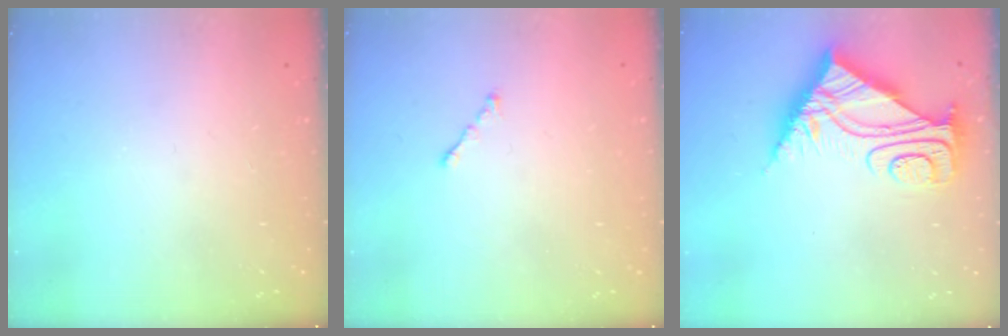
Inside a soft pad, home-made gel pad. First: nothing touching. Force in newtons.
{"total": 0.7, "press": 0.5, "slide": 0.5}
{"total": 10.9, "press": 10.8, "slide": 1.0}